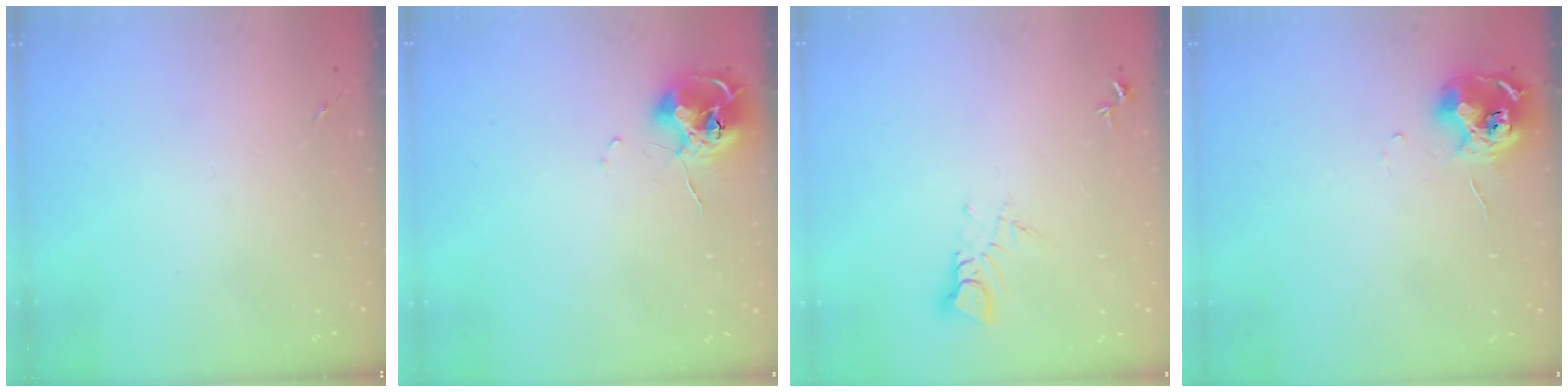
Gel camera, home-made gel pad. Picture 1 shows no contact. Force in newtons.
{"total": 9.8, "press": 9.8, "slide": 0.5}
{"total": 3.5, "press": 3.5, "slide": 0.2}
{"total": 11.7, "press": 11.6, "slide": 1.0}